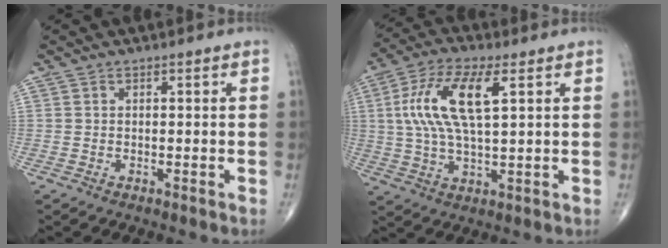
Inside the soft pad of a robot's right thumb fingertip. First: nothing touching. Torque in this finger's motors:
{"motor_torque": [0.27, 0.42, 1.44, 0.30, 0.14]}